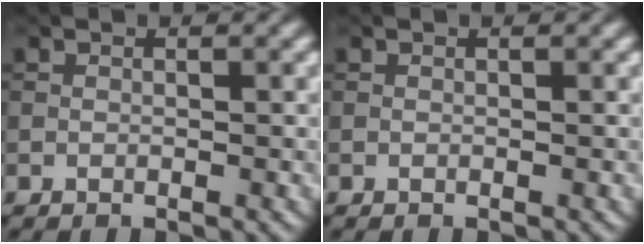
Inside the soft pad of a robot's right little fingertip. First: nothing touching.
{"total": 0.0}